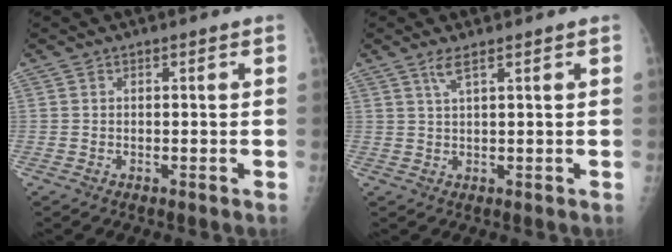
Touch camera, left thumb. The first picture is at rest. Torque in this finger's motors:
{"motor_torque": [0.41, -0.15, 0.30, -0.25, 0.12]}